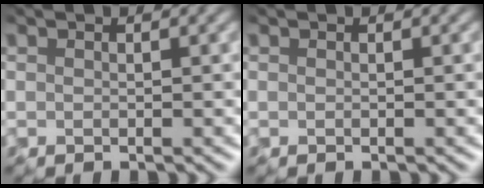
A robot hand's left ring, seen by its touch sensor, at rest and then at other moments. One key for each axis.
{"total": 0.0}